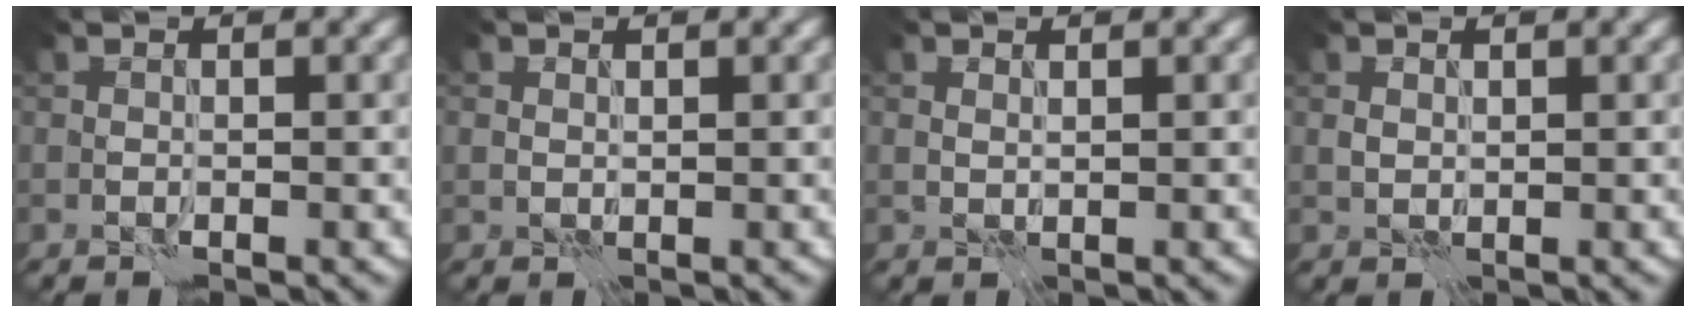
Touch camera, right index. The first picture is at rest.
{"total": 0.7, "force": [0.5, 0.5, -0.1], "torque": [0.003, -0.002, 0.009]}
{"total": 0.6, "force": [0.6, 0.1, 0.0], "torque": [-0.001, -0.002, 0.010]}
{"total": 0.8, "force": [0.5, 0.6, 0.1], "torque": [-0.002, -0.001, 0.009]}